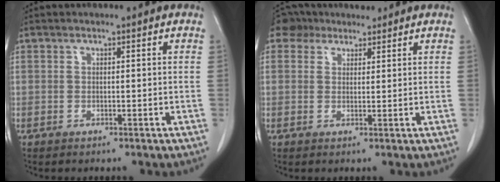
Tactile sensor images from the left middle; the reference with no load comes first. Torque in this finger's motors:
{"motor_torque": [0.16, -0.15, -0.07, -0.03]}